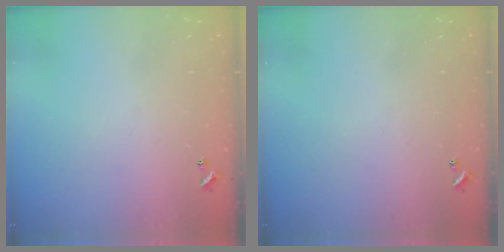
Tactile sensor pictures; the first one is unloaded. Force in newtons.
{"total": 0.0}